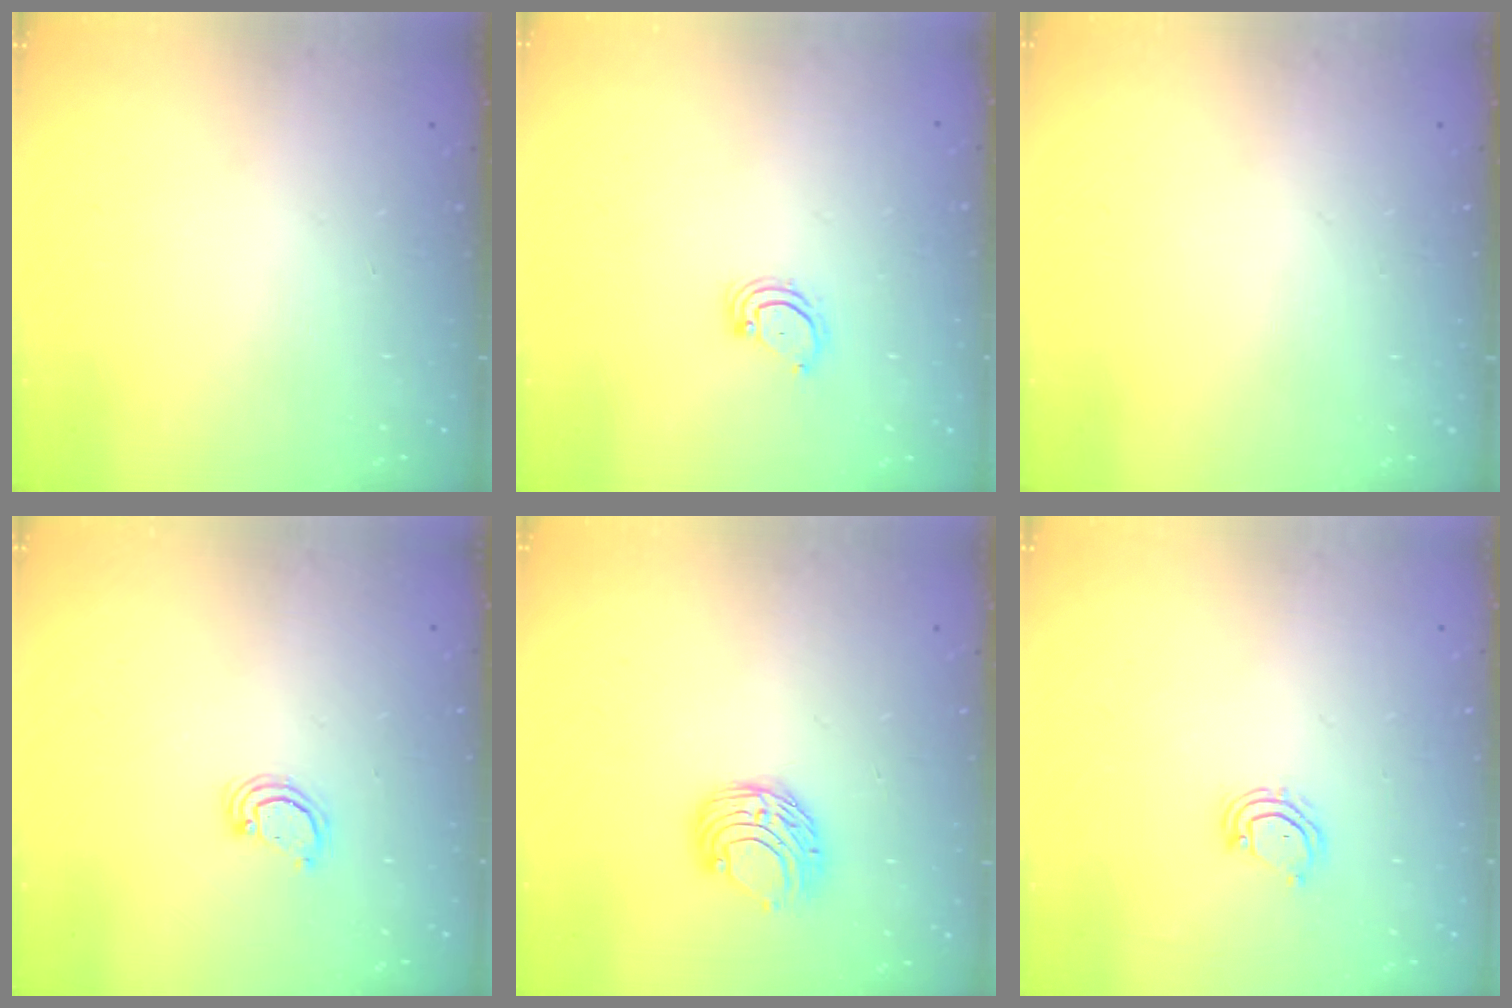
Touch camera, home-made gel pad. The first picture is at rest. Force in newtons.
{"total": 2.8, "press": 2.8, "slide": 0.3}
{"total": 0.0}
{"total": 2.3, "press": 2.3, "slide": 0.3}
{"total": 8.1, "press": 8.1, "slide": 0.4}
{"total": 4.6, "press": 4.6, "slide": 0.3}